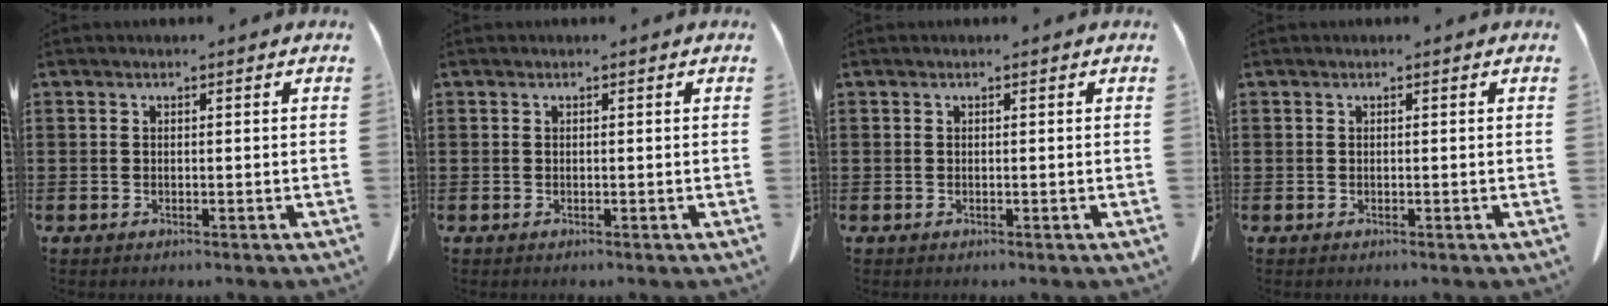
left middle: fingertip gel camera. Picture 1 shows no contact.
{"total": 0.0}
{"total": 0.0}
{"total": 0.0}